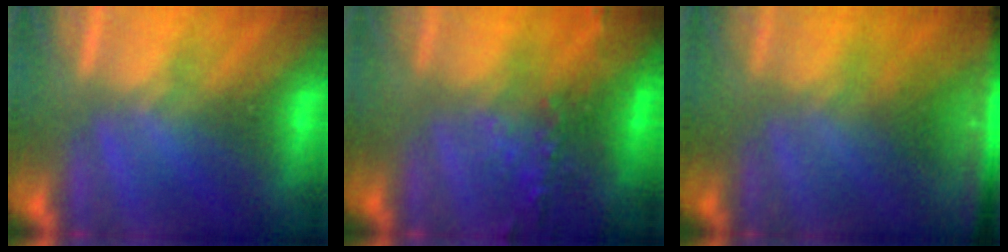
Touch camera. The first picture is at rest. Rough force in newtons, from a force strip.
{"total": 6.4}
{"total": 4.5}